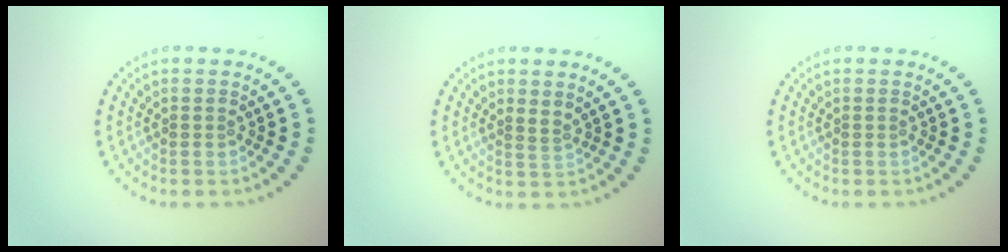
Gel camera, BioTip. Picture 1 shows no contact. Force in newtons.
{"total": 0.7, "press": 0.4, "slide": 0.6}
{"total": 0.0}